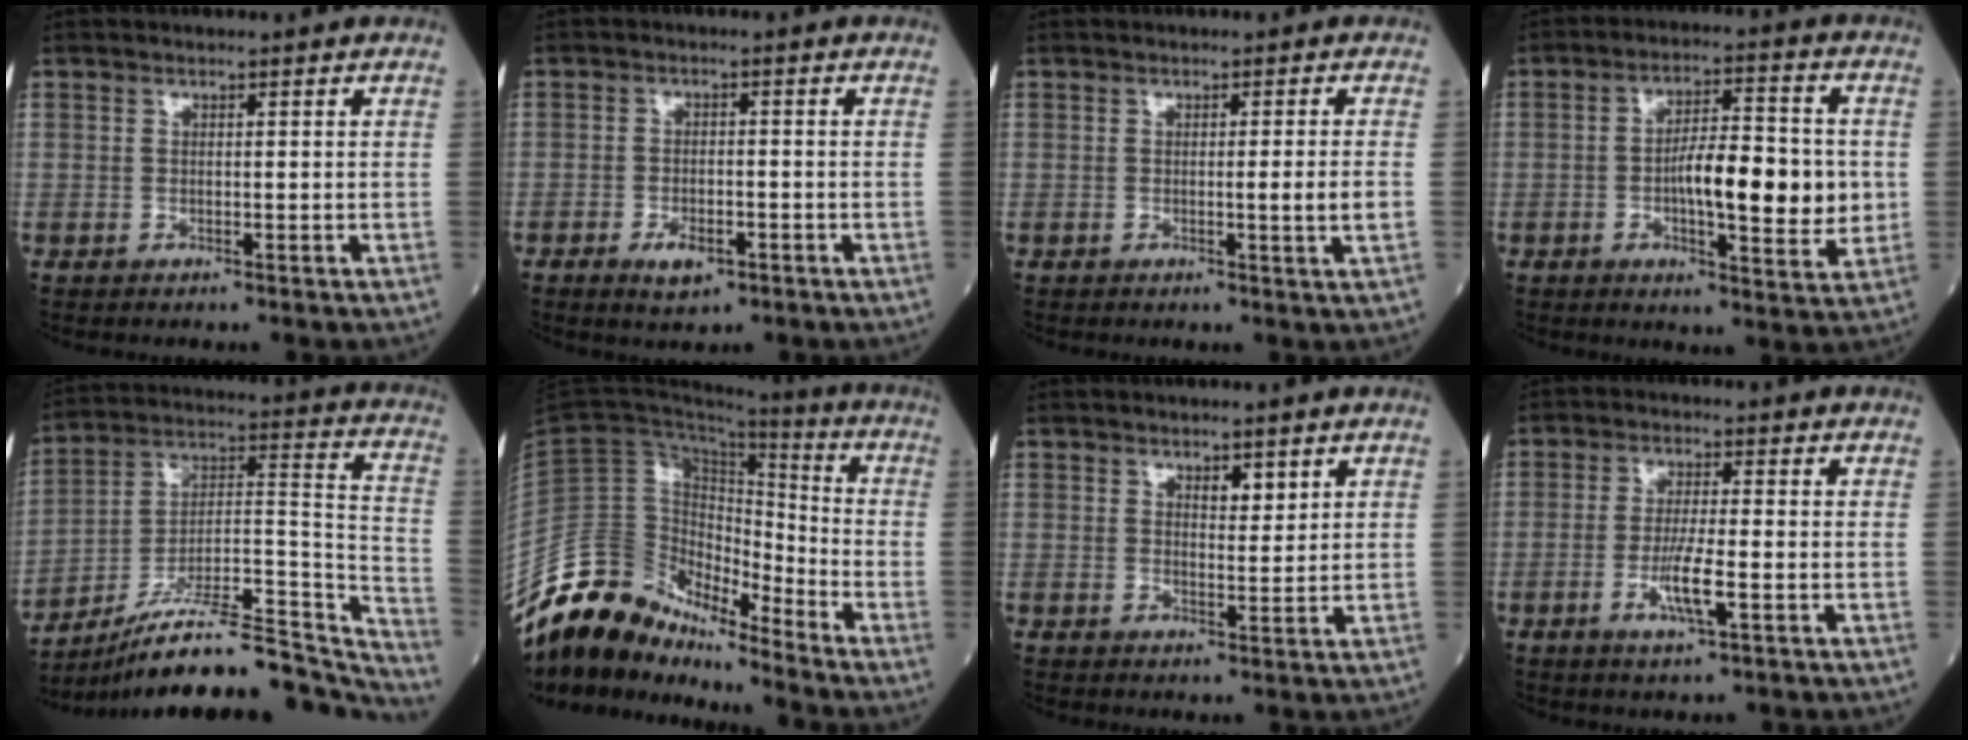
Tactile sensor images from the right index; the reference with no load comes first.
{"total": 3.9, "force": [-2.1, 1.8, 2.7], "torque": [-0.046, 0.001, -0.031]}
{"total": 2.7, "force": [-0.4, -0.7, 2.6], "torque": [-0.039, -0.005, -0.005]}
{"total": 11.9, "force": [-0.9, 3.1, 11.4], "torque": [-0.181, 0.005, -0.017]}
{"total": 26.4, "force": [-23.6, 4.1, 11.0], "torque": [-0.115, 0.035, -0.355]}
{"total": 14.4, "force": [-13.3, 4.8, 3.0], "torque": [-0.045, 0.070, -0.242]}
{"total": 2.6, "force": [1.6, 0.9, 1.9], "torque": [-0.031, -0.002, 0.029]}
{"total": 5.4, "force": [-1.7, 0.3, 5.1], "torque": [-0.101, -0.008, -0.029]}